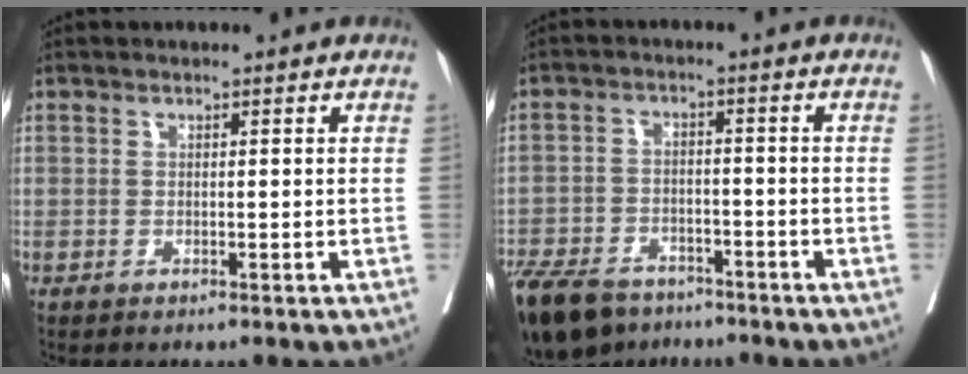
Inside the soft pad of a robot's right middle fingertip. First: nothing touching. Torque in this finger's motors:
{"motor_torque": [0.98, -1.16, 0.25, 0.04]}